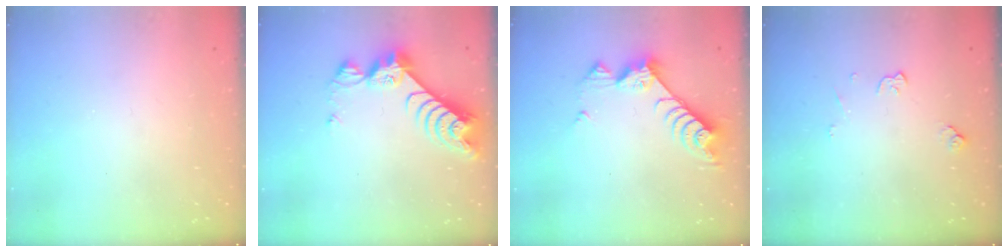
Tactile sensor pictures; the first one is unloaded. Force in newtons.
{"total": 9.7, "press": 9.7, "slide": 0.8}
{"total": 8.4, "press": 8.3, "slide": 0.7}
{"total": 4.8, "press": 4.7, "slide": 0.7}